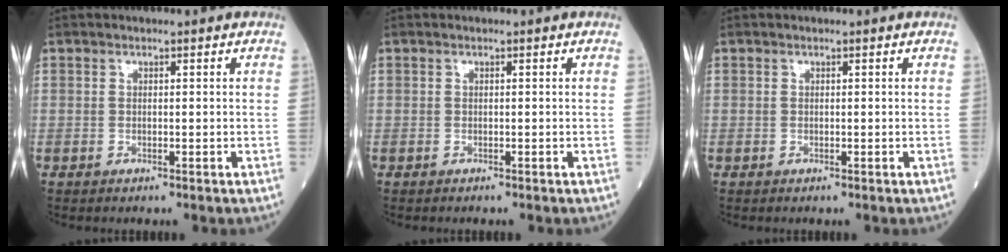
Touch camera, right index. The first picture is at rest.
{"total": 0.0}
{"total": 0.0}